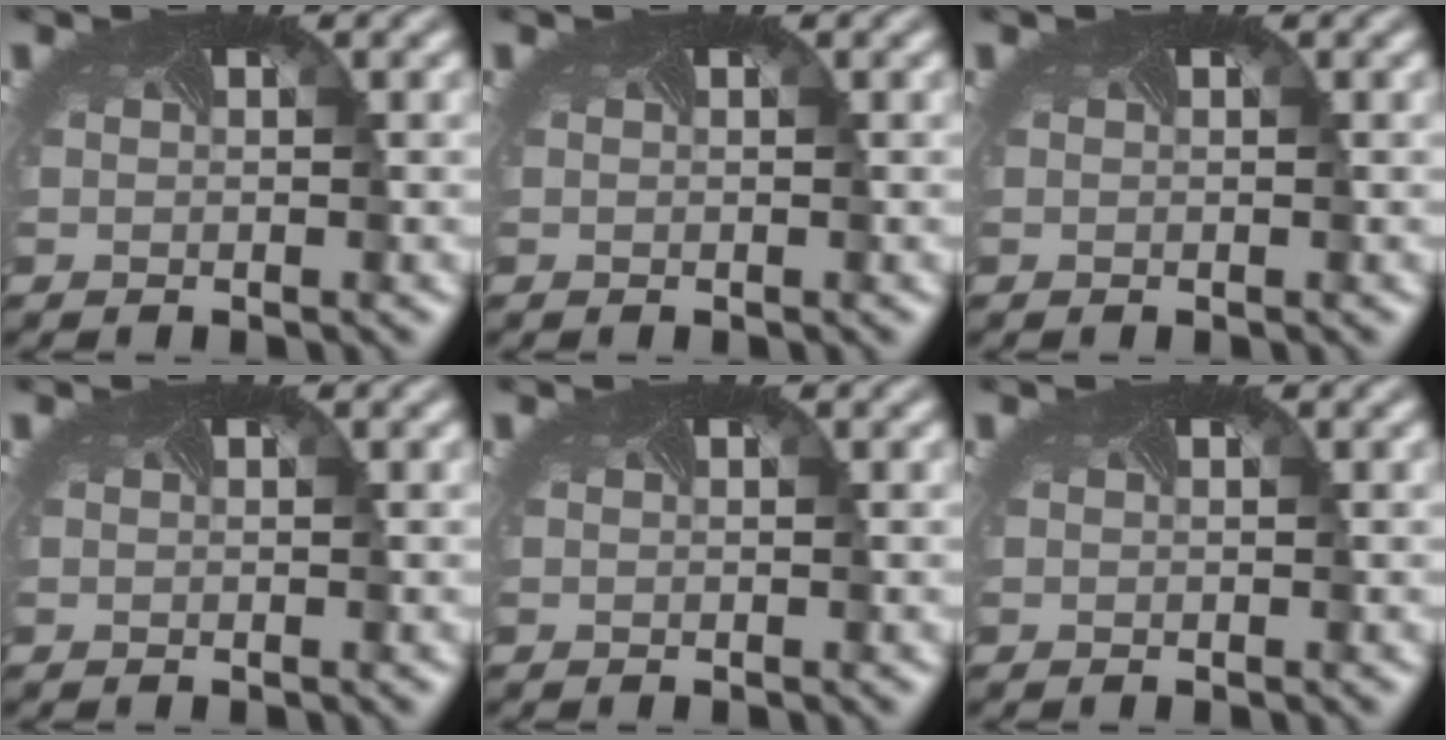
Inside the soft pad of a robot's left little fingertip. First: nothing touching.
{"total": 0.0}
{"total": 0.0}
{"total": 0.0}
{"total": 0.0}
{"total": 0.0}